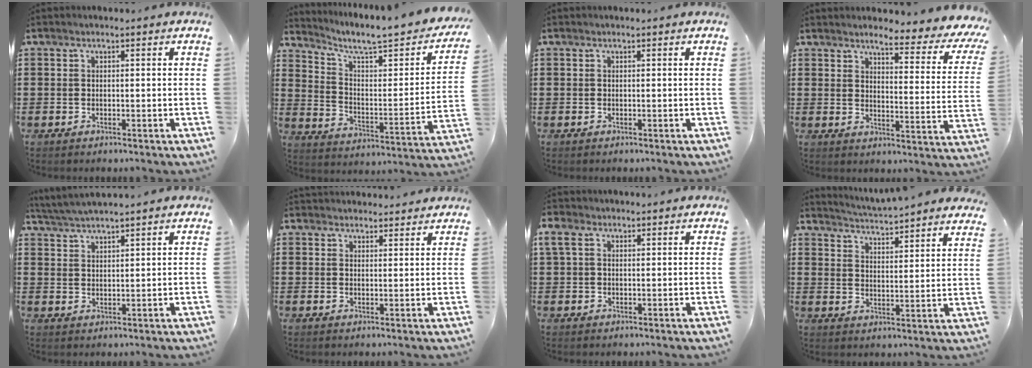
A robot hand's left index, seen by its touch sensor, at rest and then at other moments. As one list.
[{"total": 5.8, "force": [4.8, 0.6, 3.1], "torque": [-0.080, -0.047, 0.073]}, {"total": 0.0}, {"total": 4.8, "force": [3.9, 0.0, 2.8], "torque": [-0.057, -0.037, 0.057]}, {"total": 2.9, "force": [2.9, -0.6, 0.3], "torque": [-0.016, -0.009, 0.054]}, {"total": 2.4, "force": [2.4, 0.2, -0.1], "torque": [-0.004, -0.007, 0.048]}, {"total": 2.9, "force": [1.2, 1.7, 2.0], "torque": [-0.052, 0.003, 0.020]}, {"total": 4.5, "force": [4.4, -0.9, 0.3], "torque": [-0.028, -0.037, 0.075]}]